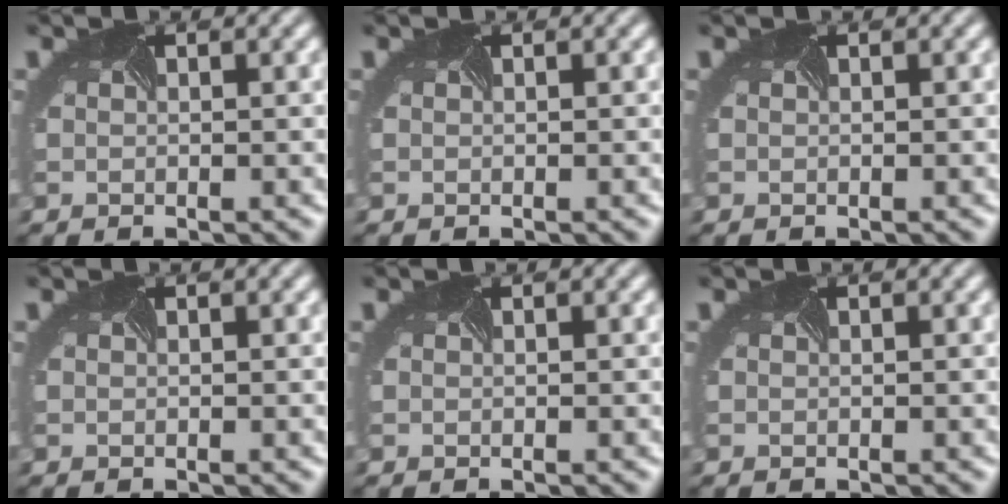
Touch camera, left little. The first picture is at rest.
{"total": 0.0}
{"total": 0.0}
{"total": 0.0}
{"total": 0.0}
{"total": 0.0}